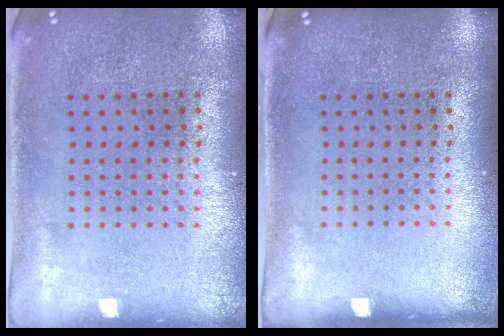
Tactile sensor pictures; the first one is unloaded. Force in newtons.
{"total": 0.0}